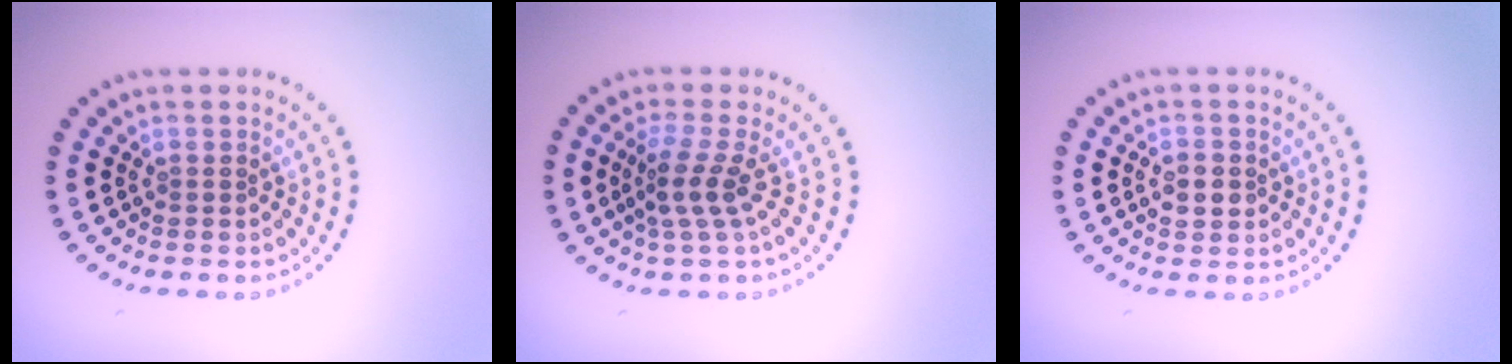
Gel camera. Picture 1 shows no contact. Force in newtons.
{"total": 2.7, "press": 1.9, "slide": 1.8}
{"total": 2.4, "press": 2.4, "slide": 0.0}